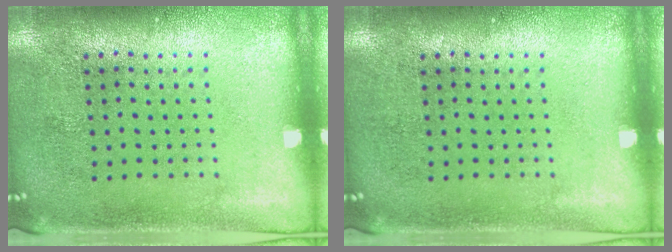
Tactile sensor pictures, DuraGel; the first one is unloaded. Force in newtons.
{"total": 0.0}